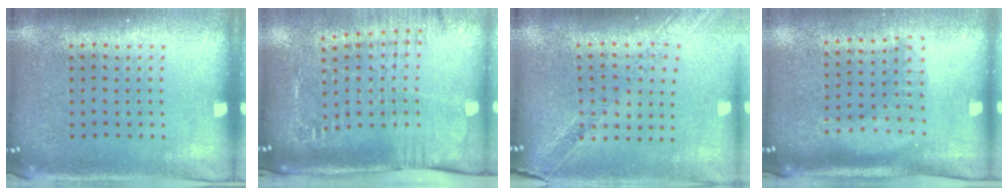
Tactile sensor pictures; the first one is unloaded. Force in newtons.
{"total": 2.6, "press": 2.0, "slide": 1.6}
{"total": 1.1, "press": 1.1, "slide": 0.1}
{"total": 1.8, "press": 1.5, "slide": 1.0}